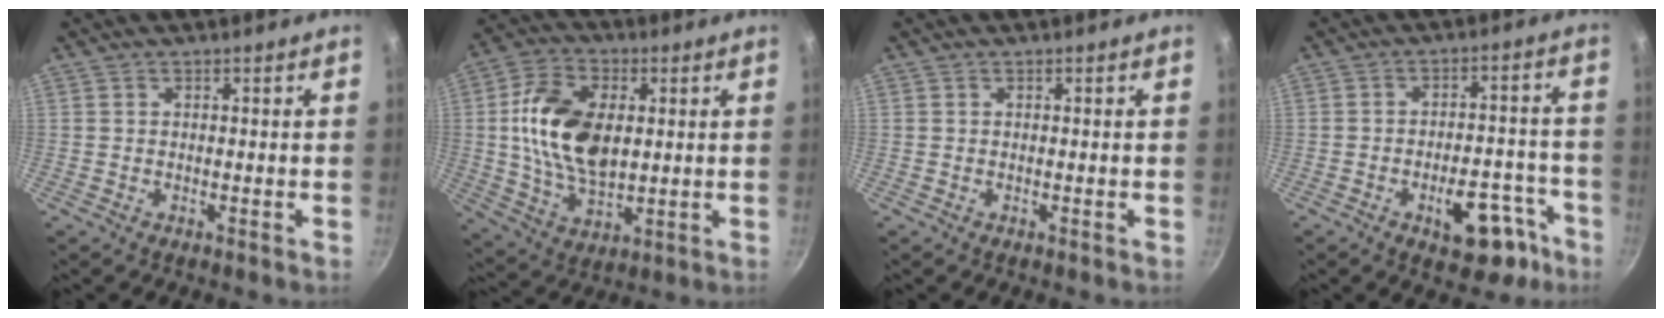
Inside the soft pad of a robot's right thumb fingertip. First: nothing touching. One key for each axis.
{"total": 15.9, "fx": 2.1, "fy": 9.9, "fz": 12.3, "tx": -0.207, "ty": -0.002, "tz": 0.037}
{"total": 0.0}
{"total": 12.4, "fx": -6.4, "fy": 6.4, "fz": 8.5, "tx": -0.064, "ty": 0.050, "tz": -0.078}